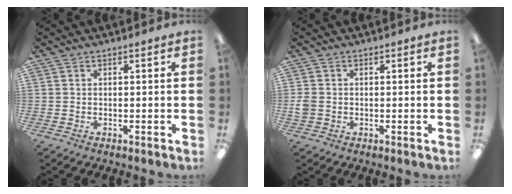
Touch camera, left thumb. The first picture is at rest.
{"total": 2.6, "force": [-0.3, 2.3, 1.1], "torque": [-0.017, 0.006, -0.005]}